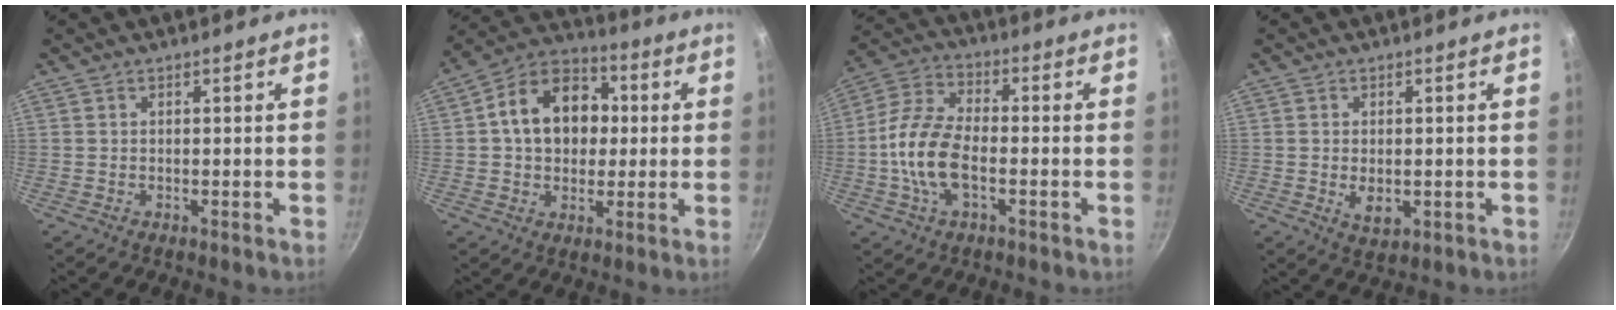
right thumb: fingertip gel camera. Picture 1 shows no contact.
{"total": 15.3, "force": [1.9, 11.7, 9.7], "torque": [-0.123, 0.026, 0.015]}
{"total": 12.5, "force": [-2.4, 6.5, 10.4], "torque": [-0.203, 0.031, -0.061]}
{"total": 4.1, "force": [-0.5, 2.5, 3.2], "torque": [-0.051, -0.011, -0.001]}